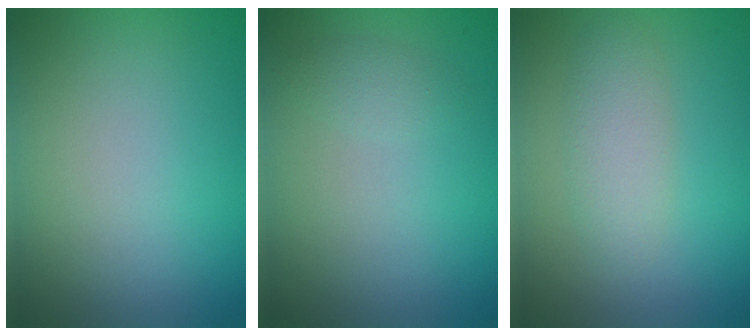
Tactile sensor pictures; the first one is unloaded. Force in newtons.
{"total": 1.1, "press": 1.1, "slide": 0.1}
{"total": 2.6, "press": 2.6, "slide": 0.1}